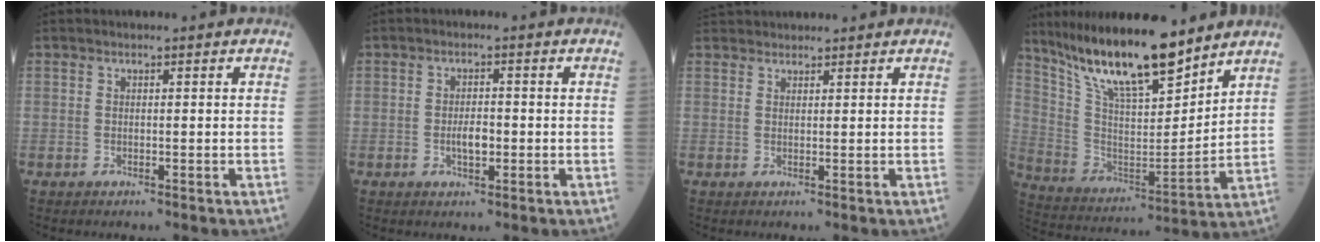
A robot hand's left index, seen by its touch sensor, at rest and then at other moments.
{"total": 2.8, "force": [-0.6, 1.1, 2.5], "torque": [-0.049, 0.002, -0.009]}
{"total": 3.1, "force": [2.9, 0.7, 0.4], "torque": [-0.003, 0.030, 0.047]}
{"total": 18.2, "force": [14.5, 3.4, 10.5], "torque": [-0.189, -0.004, 0.269]}